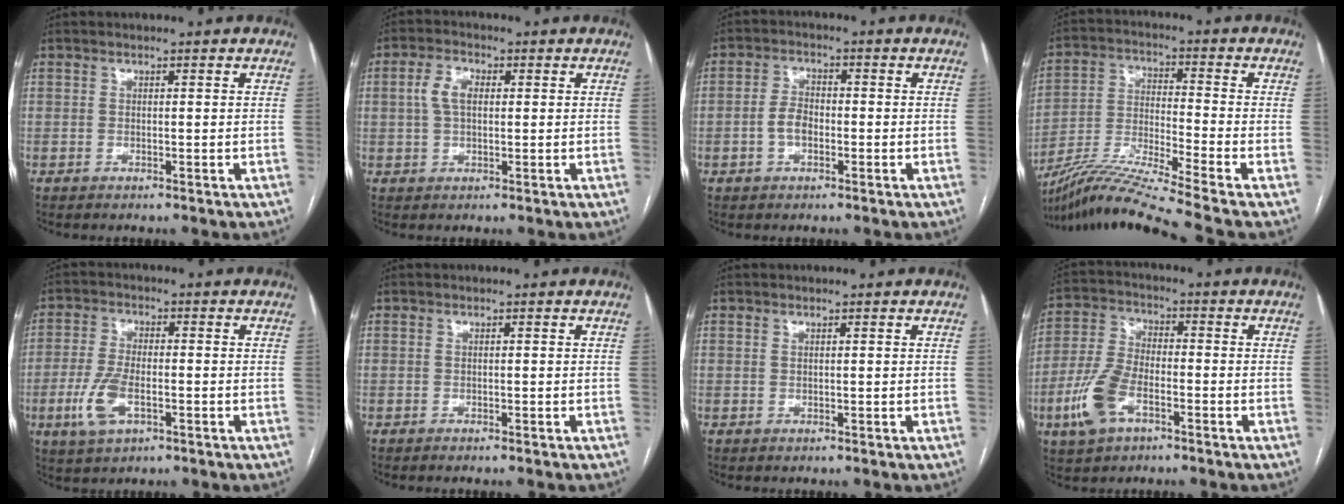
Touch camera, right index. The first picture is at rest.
{"total": 4.4, "force": [0.8, 2.5, 3.6], "torque": [-0.085, 0.015, 0.017]}
{"total": 3.7, "force": [-1.0, 2.1, 2.8], "torque": [-0.060, 0.011, -0.019]}
{"total": 13.7, "force": [-11.5, -2.8, 7.0], "torque": [-0.137, -0.016, -0.208]}
{"total": 7.2, "force": [-2.5, 3.0, 6.1], "torque": [-0.140, -0.004, -0.043]}
{"total": 0.6, "force": [-0.6, 0.0, 0.3], "torque": [-0.002, 0.001, -0.008]}
{"total": 0.0}
{"total": 9.6, "force": [-4.1, 4.8, 7.2], "torque": [-0.175, 0.003, -0.079]}